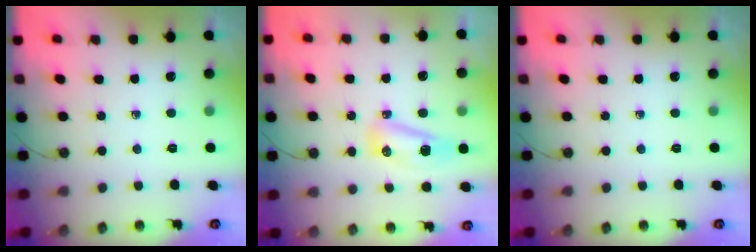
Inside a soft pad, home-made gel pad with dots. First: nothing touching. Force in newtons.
{"total": 8.3, "press": 8.3, "slide": 0.9}
{"total": 0.0}